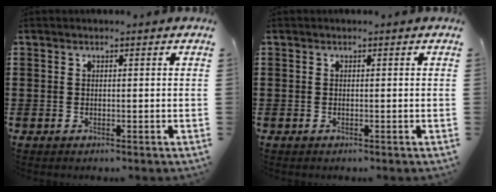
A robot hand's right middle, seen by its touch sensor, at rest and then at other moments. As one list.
[{"total": 0.0}]